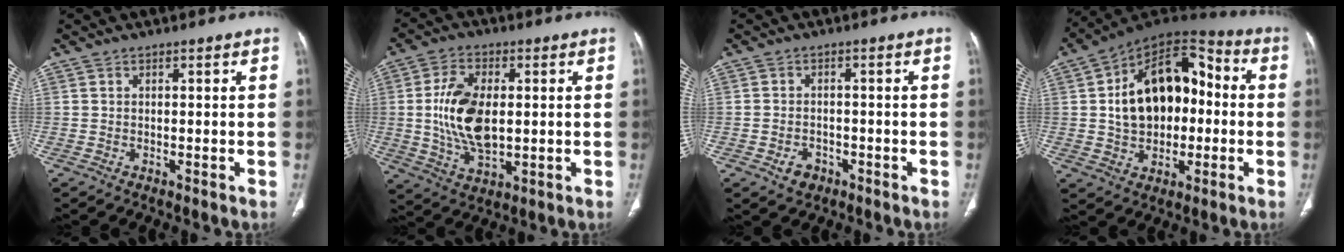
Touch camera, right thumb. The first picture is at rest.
{"total": 12.9, "force": [0.6, 7.1, 10.8], "torque": [-0.205, -0.004, 0.018]}
{"total": 3.4, "force": [-1.7, 2.5, 1.5], "torque": [-0.019, 0.013, -0.022]}
{"total": 20.0, "force": [0.8, 13.2, 15.0], "torque": [-0.203, 0.038, 0.010]}